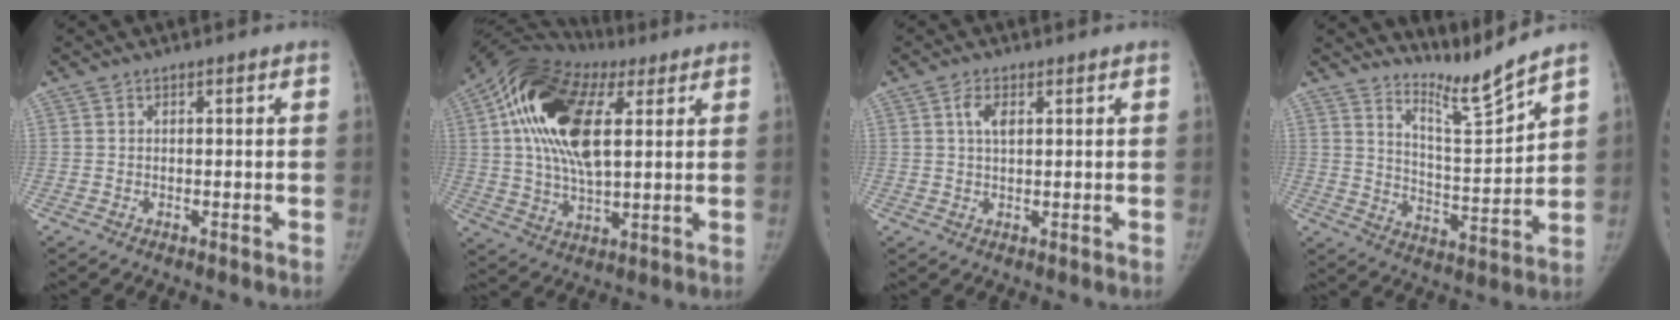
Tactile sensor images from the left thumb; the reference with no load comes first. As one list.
[{"total": 21.0, "force": [6.4, 10.5, 17.0], "torque": [-0.312, 0.005, 0.101]}, {"total": 2.9, "force": [1.0, 1.4, 2.3], "torque": [-0.040, 0.002, 0.018]}, {"total": 8.8, "force": [8.3, -1.1, 3.0], "torque": [-0.046, -0.087, 0.156]}]